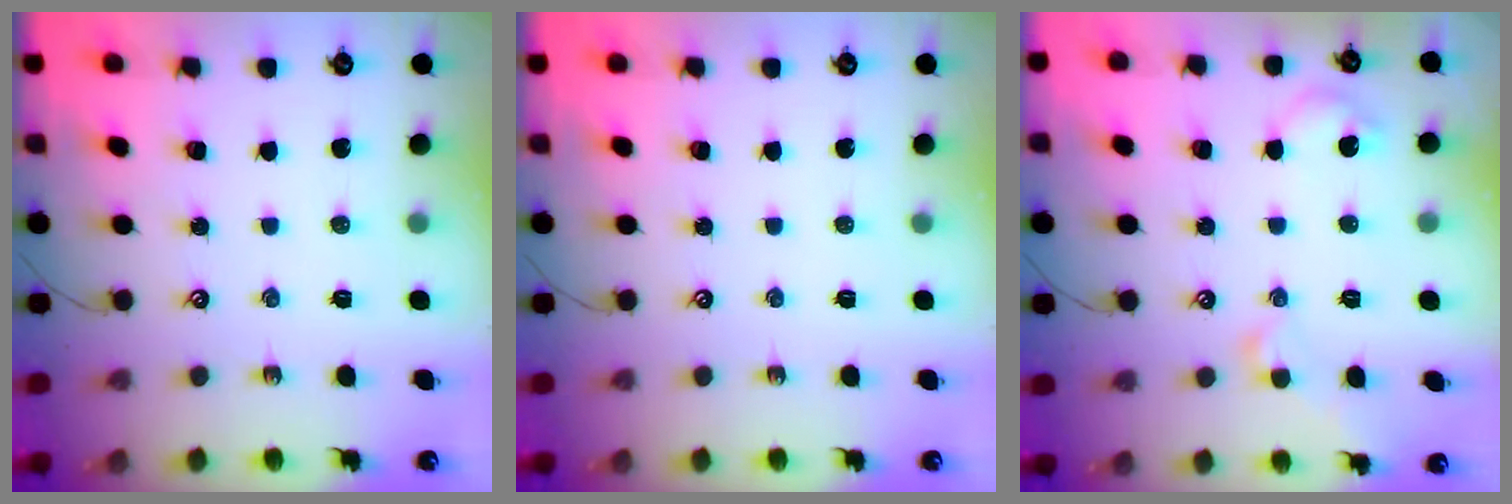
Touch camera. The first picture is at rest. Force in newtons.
{"total": 0.0}
{"total": 2.7, "press": 2.7, "slide": 0.0}